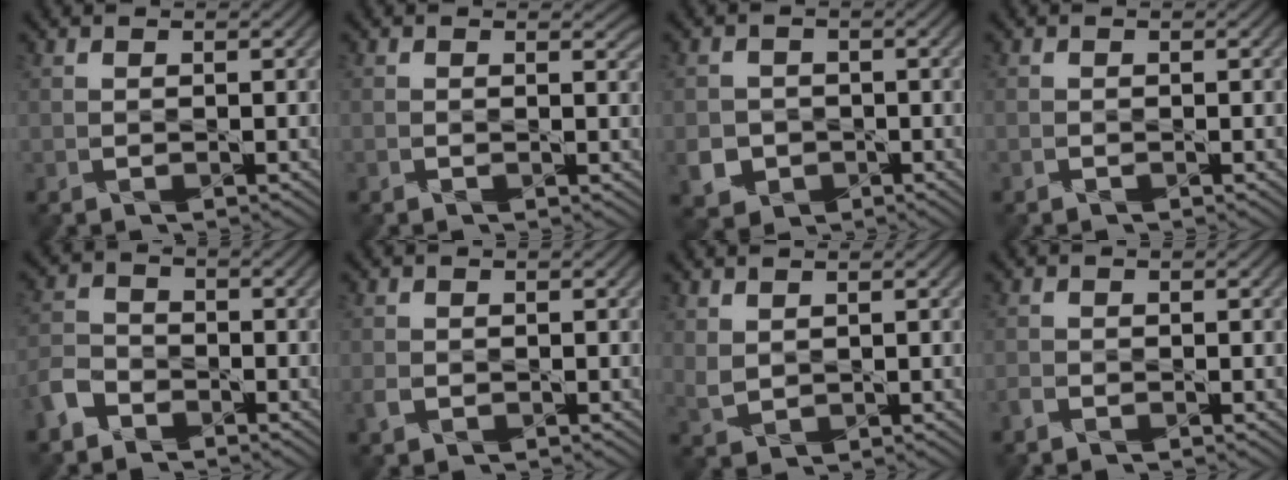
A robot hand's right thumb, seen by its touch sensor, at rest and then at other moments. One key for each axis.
{"total": 0.8, "fx": 0.1, "fy": 0.5, "fz": 0.6, "tx": -0.011, "ty": -0.003, "tz": 0.001}
{"total": 4.7, "fx": -1.7, "fy": 4.2, "fz": 1.2, "tx": -0.029, "ty": -0.009, "tz": -0.044}
{"total": 0.6, "fx": -0.5, "fy": 0.3, "fz": 0.2, "tx": -0.006, "ty": 0.000, "tz": -0.009}
{"total": 4.5, "fx": -3.4, "fy": 2.6, "fz": 1.4, "tx": -0.047, "ty": -0.001, "tz": -0.081}
{"total": 1.6, "fx": -0.6, "fy": 1.2, "fz": 0.8, "tx": -0.027, "ty": -0.006, "tz": -0.014}
{"total": 2.3, "fx": 1.2, "fy": 1.4, "fz": 1.3, "tx": -0.038, "ty": 0.000, "tz": 0.028}
{"total": 1.2, "fx": -0.9, "fy": 0.5, "fz": 0.5, "tx": -0.017, "ty": 0.001, "tz": -0.022}